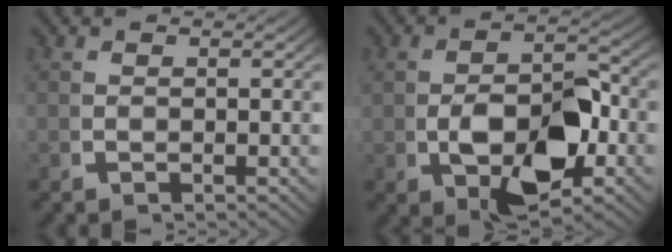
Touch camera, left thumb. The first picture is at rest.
{"total": 9.0, "force": [-0.9, 4.6, 7.7], "torque": [-0.140, -0.015, -0.003]}